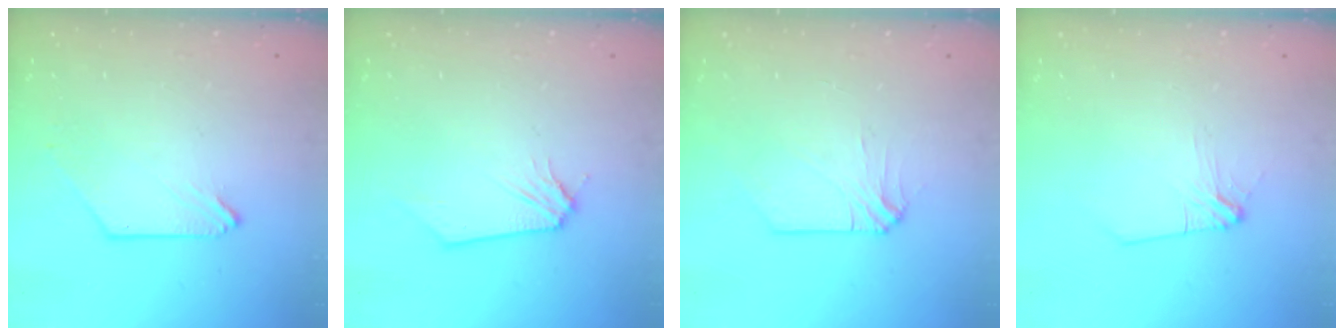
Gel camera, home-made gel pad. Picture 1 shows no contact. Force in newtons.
{"total": 0.0}
{"total": 2.8, "press": 2.7, "slide": 0.6}
{"total": 2.9, "press": 2.9, "slide": 0.4}